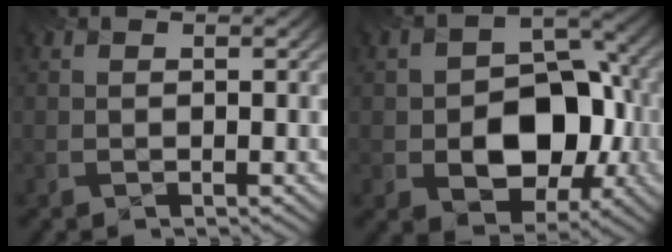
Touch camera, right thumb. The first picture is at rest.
{"total": 11.0, "force": [-2.3, 7.7, 7.5], "torque": [-0.110, -0.005, -0.039]}